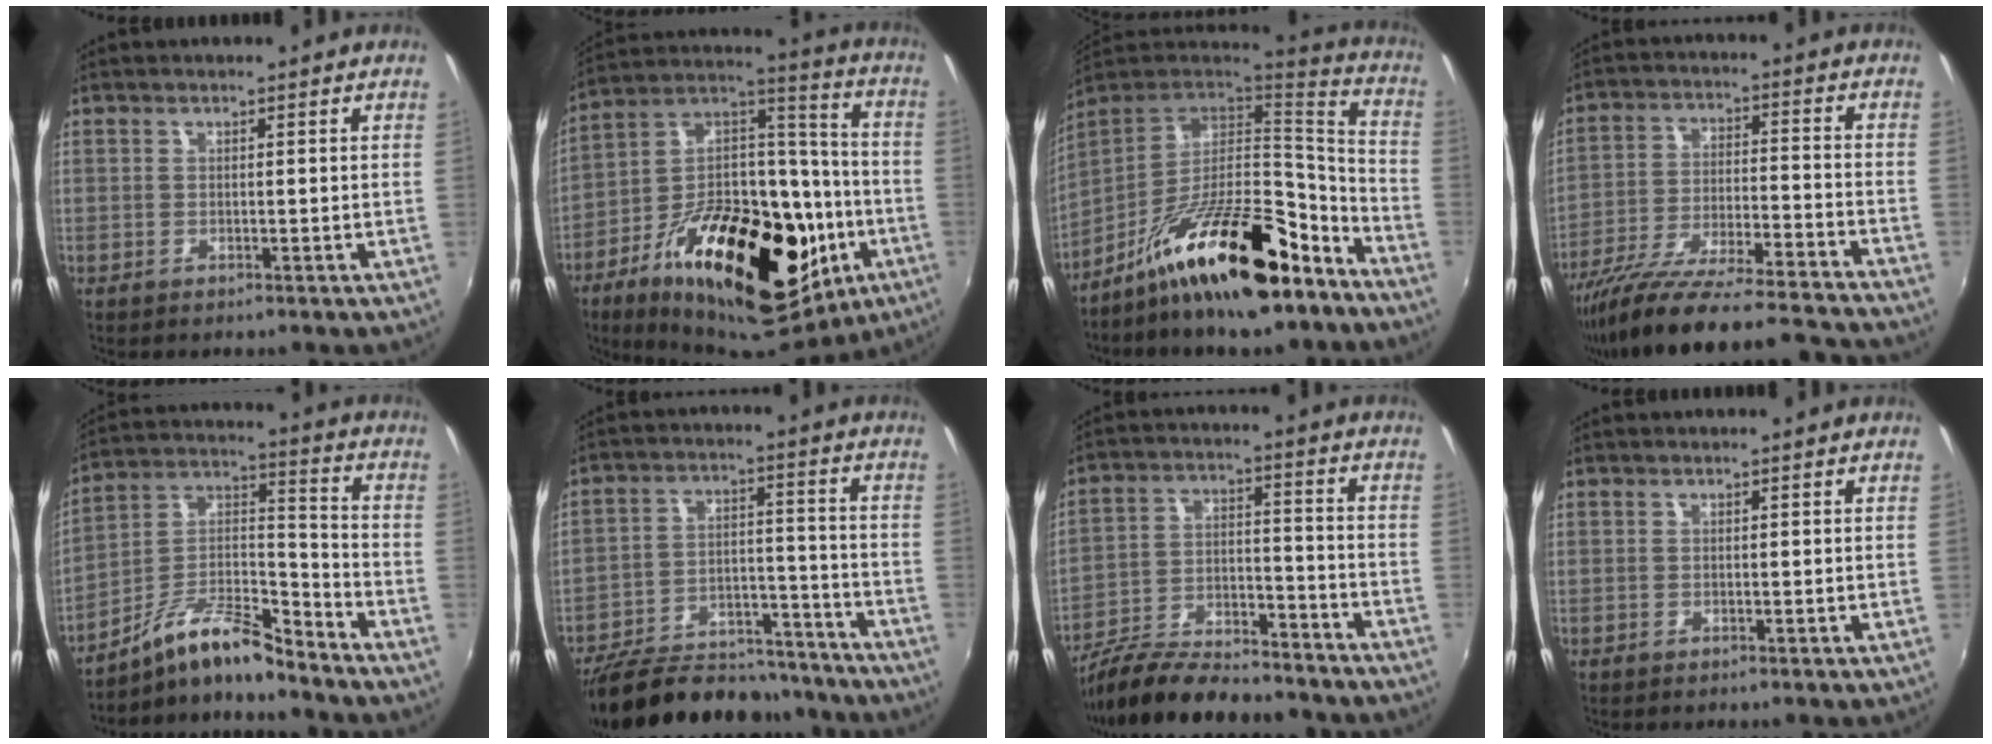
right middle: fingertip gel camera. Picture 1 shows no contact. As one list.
[{"total": 34.9, "force": [-14.6, 17.4, 26.5], "torque": [-0.439, 0.013, -0.220]}, {"total": 22.3, "force": [-14.4, 7.4, 15.4], "torque": [-0.244, 0.009, -0.238]}, {"total": 25.9, "force": [-23.3, 1.6, 11.2], "torque": [-0.192, -0.055, -0.353]}, {"total": 12.2, "force": [-10.2, 2.1, 6.2], "torque": [-0.126, 0.022, -0.196]}, {"total": 19.8, "force": [-17.2, 8.2, 5.6], "torque": [-0.123, 0.044, -0.240]}, {"total": 21.6, "force": [-18.1, 5.6, 10.5], "torque": [-0.194, -0.016, -0.272]}, {"total": 0.0}]